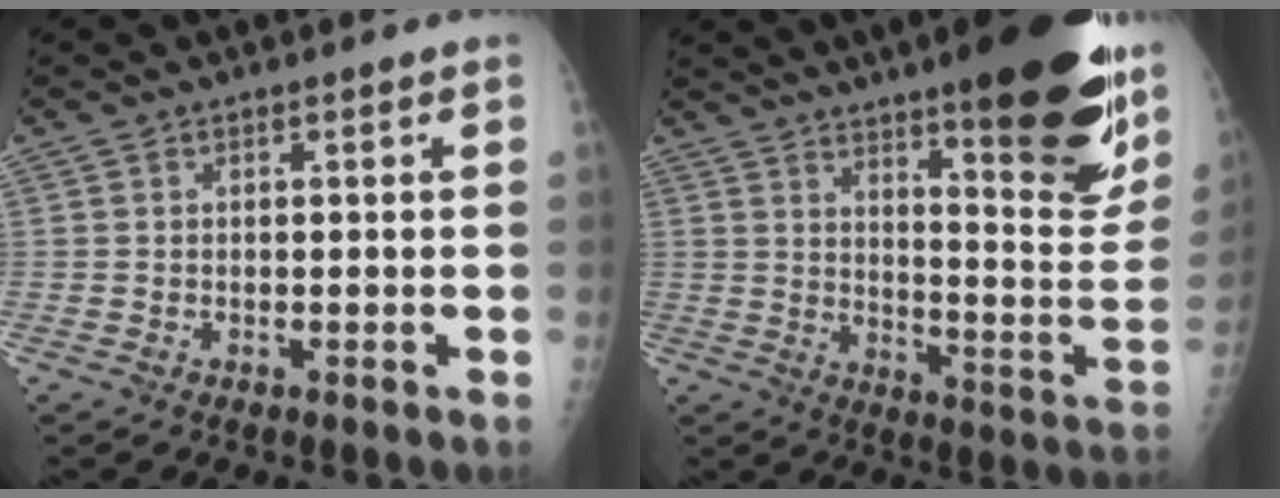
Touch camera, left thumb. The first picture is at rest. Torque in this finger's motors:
{"motor_torque": [3.66, 1.35, 1.57, -1.20, 0.40]}